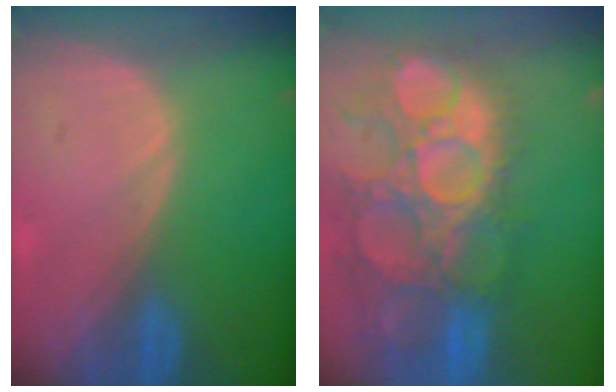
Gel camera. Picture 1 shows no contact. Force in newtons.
{"total": 15.0, "press": 12.5, "slide": 8.2}